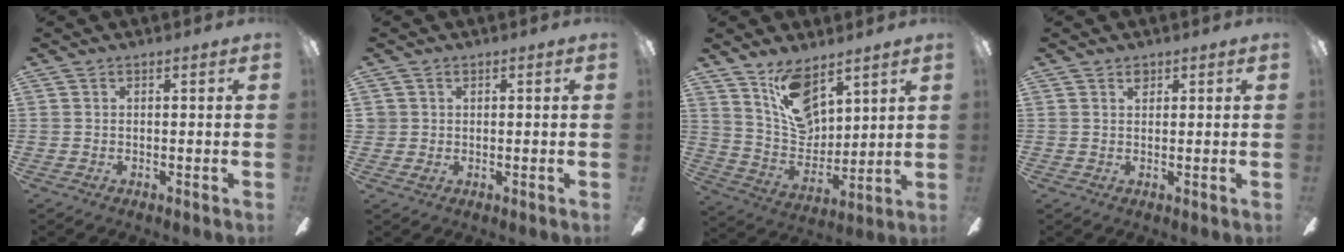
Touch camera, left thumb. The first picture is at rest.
{"total": 1.8, "force": [0.3, 1.7, 0.6], "torque": [-0.002, 0.001, 0.004]}
{"total": 13.6, "force": [9.1, 7.4, 6.8], "torque": [-0.120, -0.043, 0.175]}
{"total": 1.3, "force": [1.0, 0.8, 0.5], "torque": [0.006, -0.006, 0.015]}